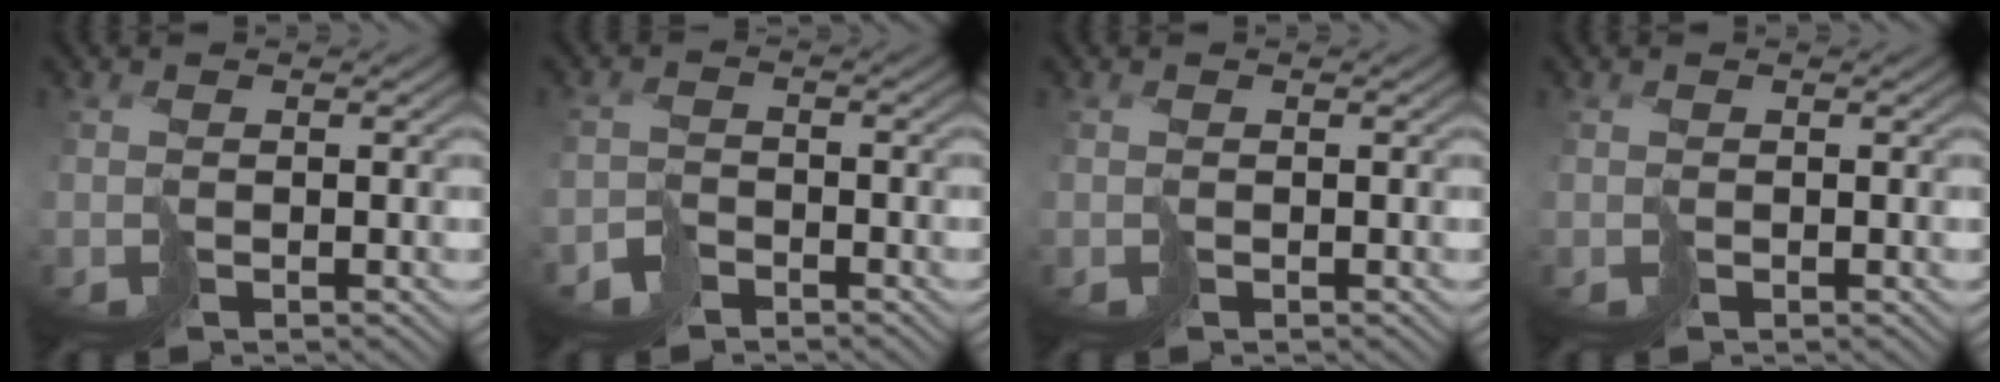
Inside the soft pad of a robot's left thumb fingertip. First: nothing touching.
{"total": 2.6, "force": [-2.1, 1.4, 0.7], "torque": [-0.013, 0.000, -0.049]}
{"total": 0.0}
{"total": 0.0}